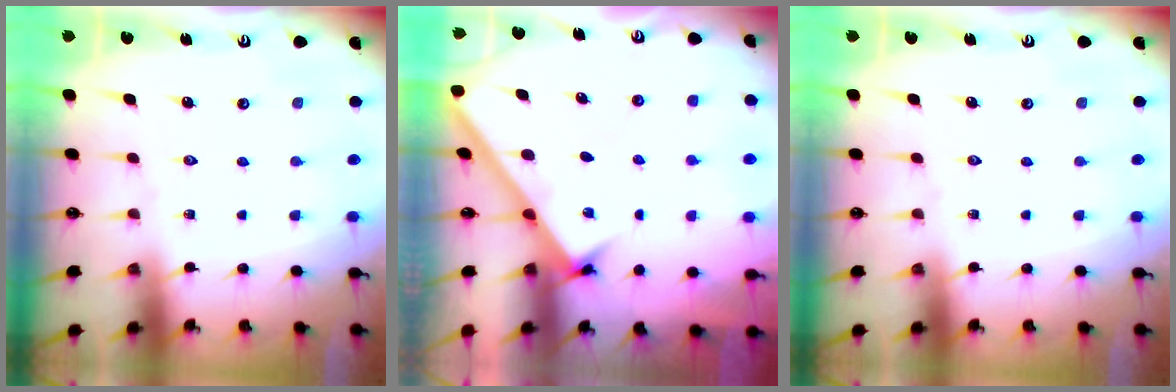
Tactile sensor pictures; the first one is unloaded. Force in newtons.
{"total": 2.7, "press": 2.7, "slide": 0.4}
{"total": 0.0}